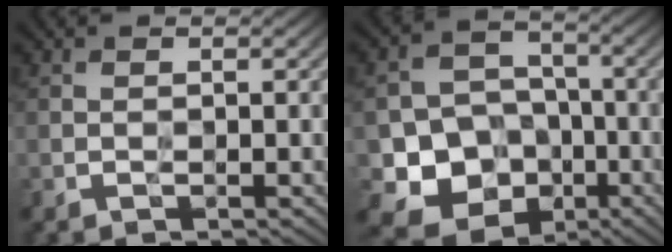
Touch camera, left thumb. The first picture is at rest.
{"total": 12.4, "force": [-4.4, 10.4, 5.0], "torque": [-0.111, -0.033, -0.103]}